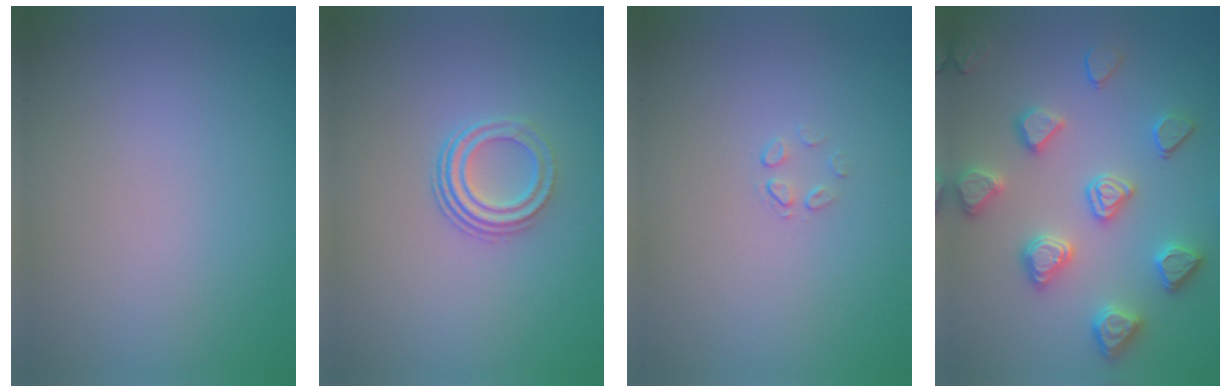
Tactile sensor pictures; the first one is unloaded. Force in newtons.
{"total": 3.0, "press": 2.2, "slide": 2.1}
{"total": 0.7, "press": 0.4, "slide": 0.6}
{"total": 4.4, "press": 4.1, "slide": 1.5}